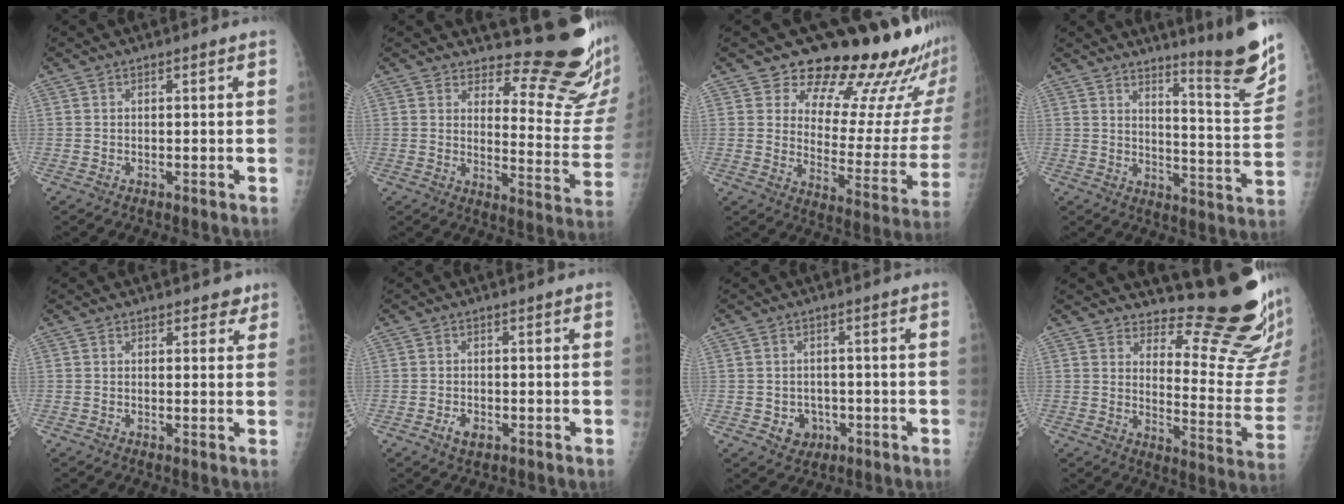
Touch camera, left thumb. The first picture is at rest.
{"total": 14.9, "force": [13.7, 2.7, 5.3], "torque": [-0.035, -0.166, 0.165]}
{"total": 21.6, "force": [17.5, 7.1, 10.5], "torque": [-0.094, -0.136, 0.224]}
{"total": 14.2, "force": [10.8, 0.8, 9.1], "torque": [-0.108, -0.100, 0.156]}
{"total": 2.6, "force": [2.0, 1.5, 0.7], "torque": [0.020, -0.009, 0.019]}
{"total": 2.5, "force": [-1.0, 1.6, 1.6], "torque": [-0.027, 0.000, -0.014]}
{"total": 4.0, "force": [-1.2, 3.5, 1.5], "torque": [0.000, 0.006, -0.008]}
{"total": 16.7, "force": [14.7, 3.0, 7.4], "torque": [-0.060, -0.176, 0.190]}